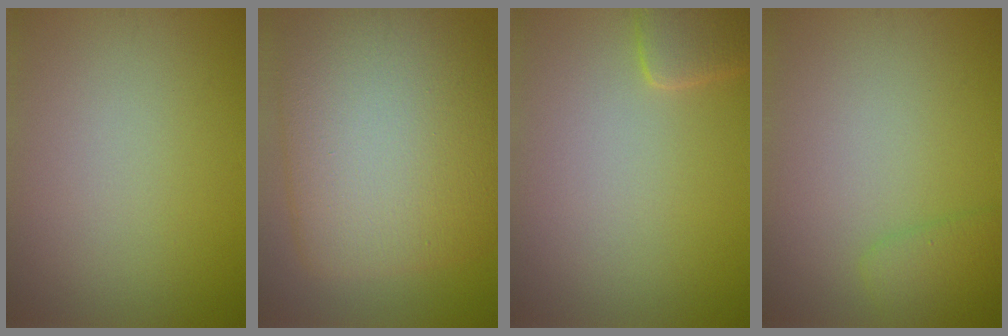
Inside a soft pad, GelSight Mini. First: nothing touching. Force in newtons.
{"total": 13.6, "press": 13.6, "slide": 0.6}
{"total": 2.4, "press": 2.4, "slide": 0.2}
{"total": 2.0, "press": 2.0, "slide": 0.1}